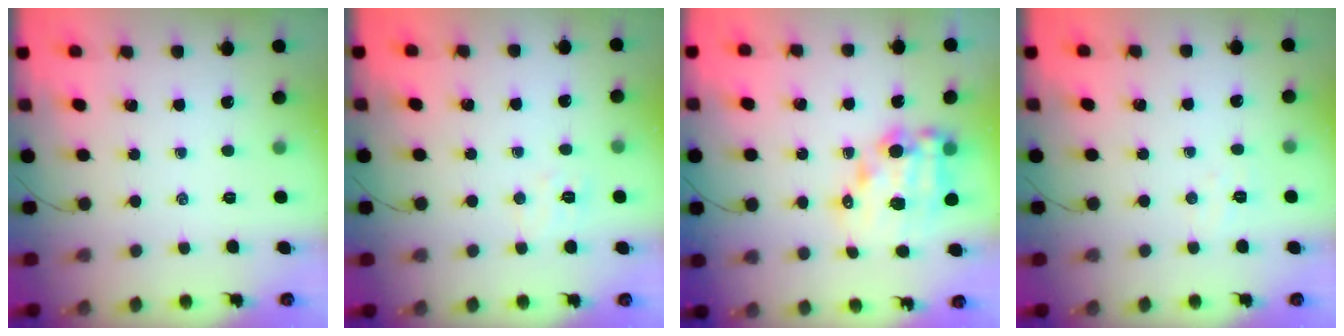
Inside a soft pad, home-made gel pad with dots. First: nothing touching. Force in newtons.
{"total": 5.5, "press": 5.3, "slide": 1.3}
{"total": 13.2, "press": 12.8, "slide": 3.2}
{"total": 3.7, "press": 3.6, "slide": 0.9}